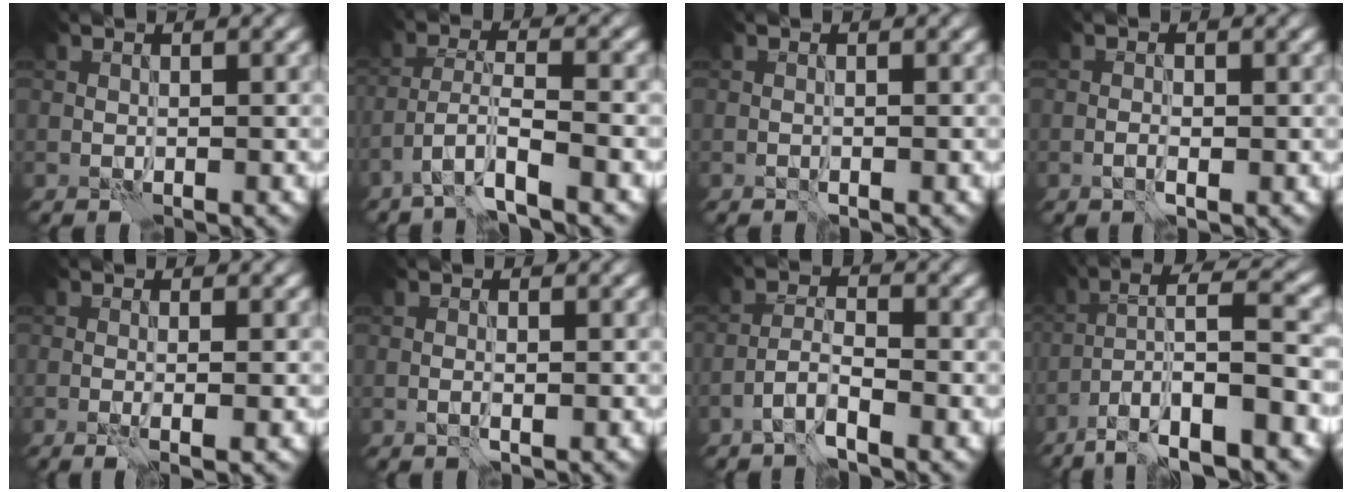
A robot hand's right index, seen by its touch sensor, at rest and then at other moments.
{"total": 4.9, "force": [-3.2, 0.8, 3.5], "torque": [-0.065, 0.003, -0.068]}
{"total": 0.6, "force": [-0.4, 0.0, 0.3], "torque": [-0.004, 0.003, -0.009]}
{"total": 1.3, "force": [-0.5, 0.5, 1.1], "torque": [-0.021, 0.002, -0.012]}
{"total": 2.3, "force": [-0.5, 0.6, 2.2], "torque": [-0.030, -0.002, -0.010]}
{"total": 1.0, "force": [-0.4, 0.2, 0.9], "torque": [-0.018, 0.001, -0.008]}
{"total": 2.9, "force": [-1.8, 0.8, 2.1], "torque": [-0.043, 0.009, -0.043]}
{"total": 10.7, "force": [-5.6, 2.3, 8.8], "torque": [-0.150, 0.012, -0.100]}